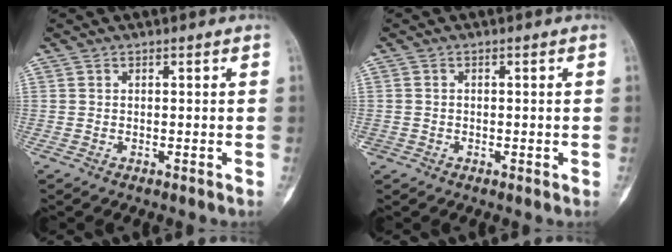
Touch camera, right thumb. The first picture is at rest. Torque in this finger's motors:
{"motor_torque": [0.54, 0.04, -0.15, -0.01, -0.03]}